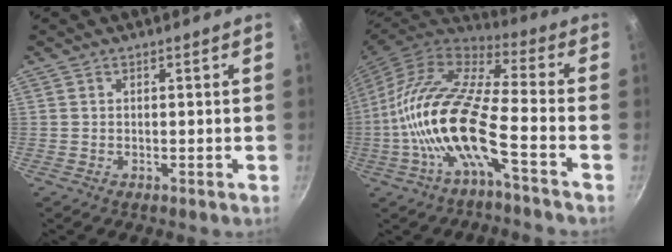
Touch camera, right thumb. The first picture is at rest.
{"total": 18.2, "force": [-5.7, 5.1, 16.6], "torque": [-0.321, 0.045, -0.127]}